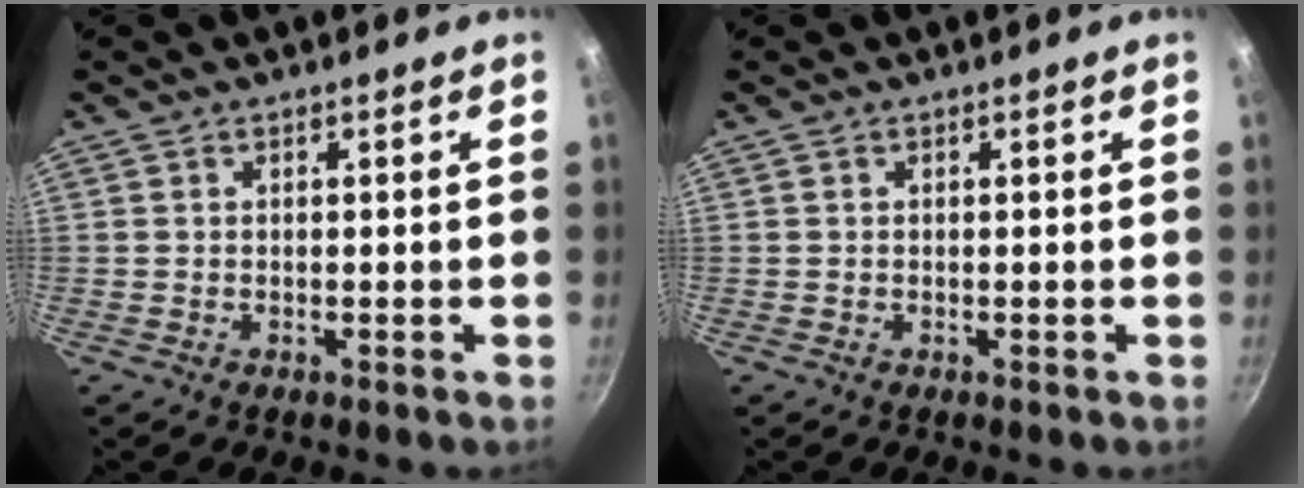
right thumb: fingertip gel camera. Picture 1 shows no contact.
{"total": 0.0}